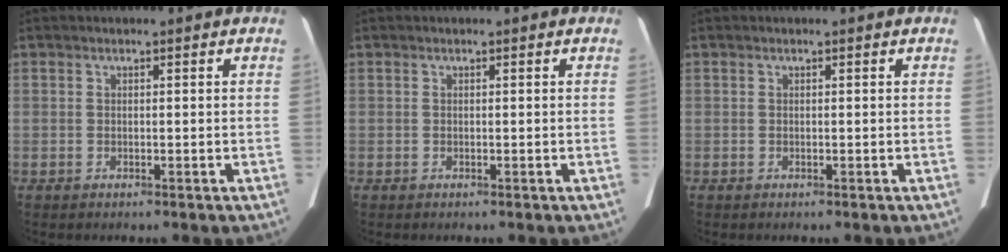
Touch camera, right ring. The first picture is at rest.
{"total": 0.0}
{"total": 0.0}